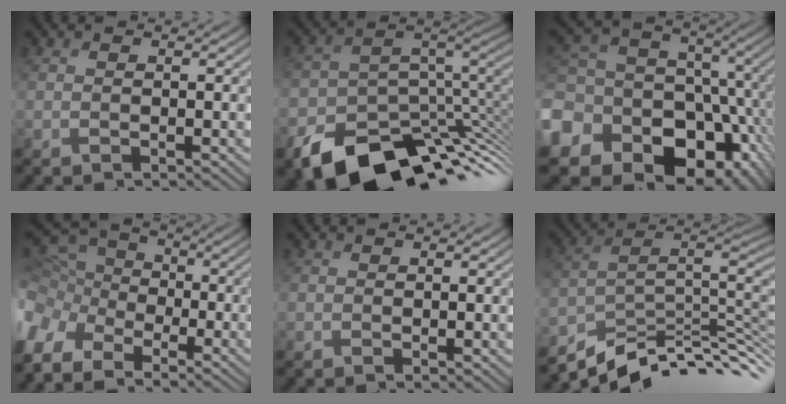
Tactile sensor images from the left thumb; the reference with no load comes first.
{"total": 14.1, "force": [-6.6, 9.5, 8.0], "torque": [-0.167, -0.037, -0.099]}
{"total": 20.2, "force": [-6.9, 16.1, 10.0], "torque": [-0.242, -0.029, -0.110]}
{"total": 11.2, "force": [-6.4, 7.6, 5.2], "torque": [-0.164, -0.017, -0.097]}
{"total": 0.0}
{"total": 11.3, "force": [-6.8, 4.0, 8.1], "torque": [-0.147, 0.000, -0.118]}